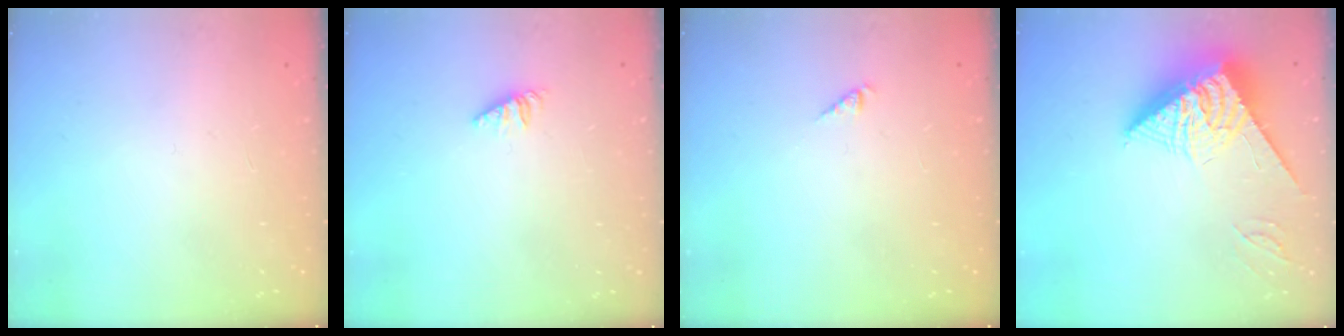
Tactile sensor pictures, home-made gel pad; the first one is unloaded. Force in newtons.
{"total": 1.3, "press": 1.3, "slide": 0.3}
{"total": 2.7, "press": 2.6, "slide": 0.4}
{"total": 9.8, "press": 9.7, "slide": 1.3}